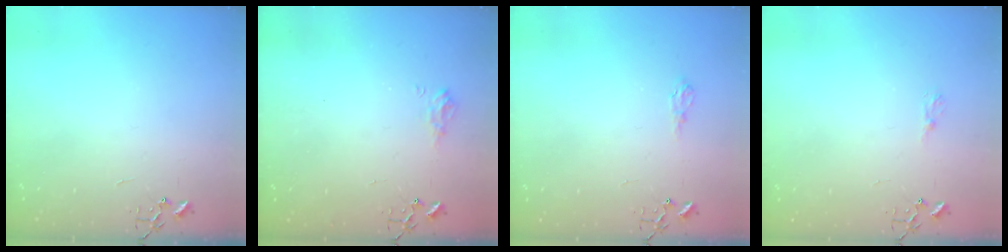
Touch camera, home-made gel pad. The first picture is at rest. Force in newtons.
{"total": 8.7, "press": 8.6, "slide": 0.6}
{"total": 5.5, "press": 5.5, "slide": 0.7}
{"total": 6.6, "press": 6.5, "slide": 0.8}